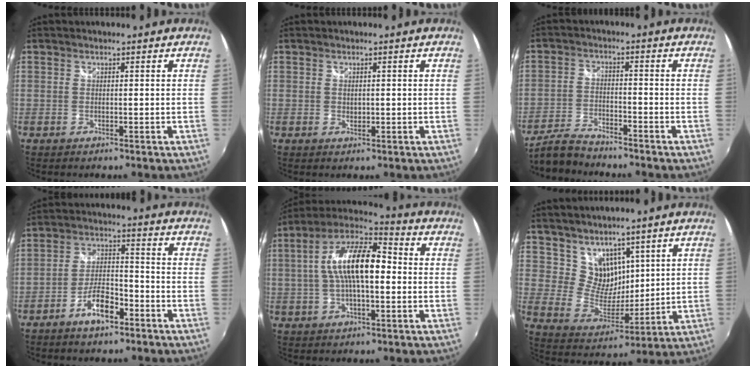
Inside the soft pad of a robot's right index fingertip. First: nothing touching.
{"total": 1.0, "force": [0.3, 0.8, 0.4], "torque": [-0.004, 0.000, 0.007]}
{"total": 6.5, "force": [-5.8, 1.6, 2.3], "torque": [-0.060, -0.003, -0.112]}
{"total": 7.7, "force": [-4.8, 3.0, 5.2], "torque": [-0.107, 0.014, -0.079]}
{"total": 14.9, "force": [0.3, 6.0, 13.6], "torque": [-0.251, 0.020, -0.004]}
{"total": 9.3, "force": [6.1, 6.3, 3.1], "torque": [-0.049, -0.001, 0.131]}